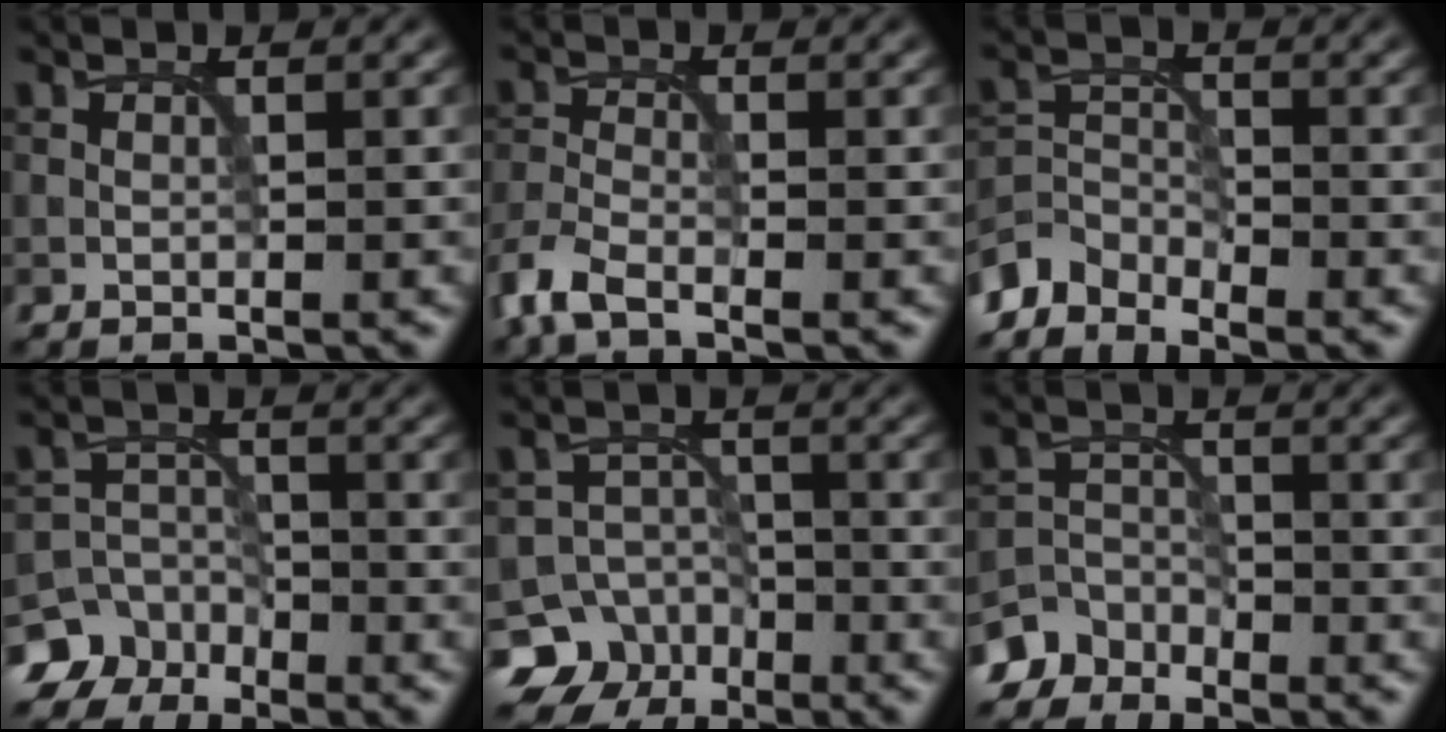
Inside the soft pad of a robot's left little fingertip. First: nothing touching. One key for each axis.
{"total": 3.7, "fx": -2.9, "fy": 1.2, "fz": 2.0, "tx": -0.052, "ty": -0.011, "tz": -0.072}
{"total": 3.7, "fx": -3.4, "fy": 1.2, "fz": 0.5, "tx": -0.007, "ty": -0.002, "tz": -0.081}
{"total": 7.0, "fx": -5.2, "fy": 4.6, "fz": 0.9, "tx": 0.000, "ty": -0.012, "tz": -0.098}
{"total": 7.8, "fx": -5.1, "fy": 5.9, "fz": 1.1, "tx": -0.006, "ty": -0.012, "tz": -0.095}
{"total": 4.1, "fx": -3.5, "fy": 2.0, "fz": 0.3, "tx": 0.006, "ty": -0.002, "tz": -0.070}